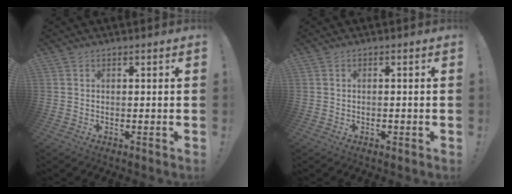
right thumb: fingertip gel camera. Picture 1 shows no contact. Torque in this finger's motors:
{"motor_torque": [0.12, -0.04, -0.08, -0.12, 0.05]}